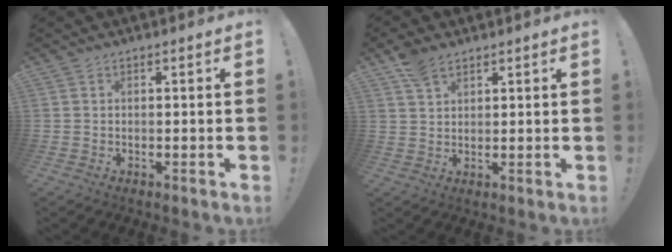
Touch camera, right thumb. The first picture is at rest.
{"total": 6.3, "force": [4.4, 3.1, 3.2], "torque": [-0.055, -0.016, 0.086]}